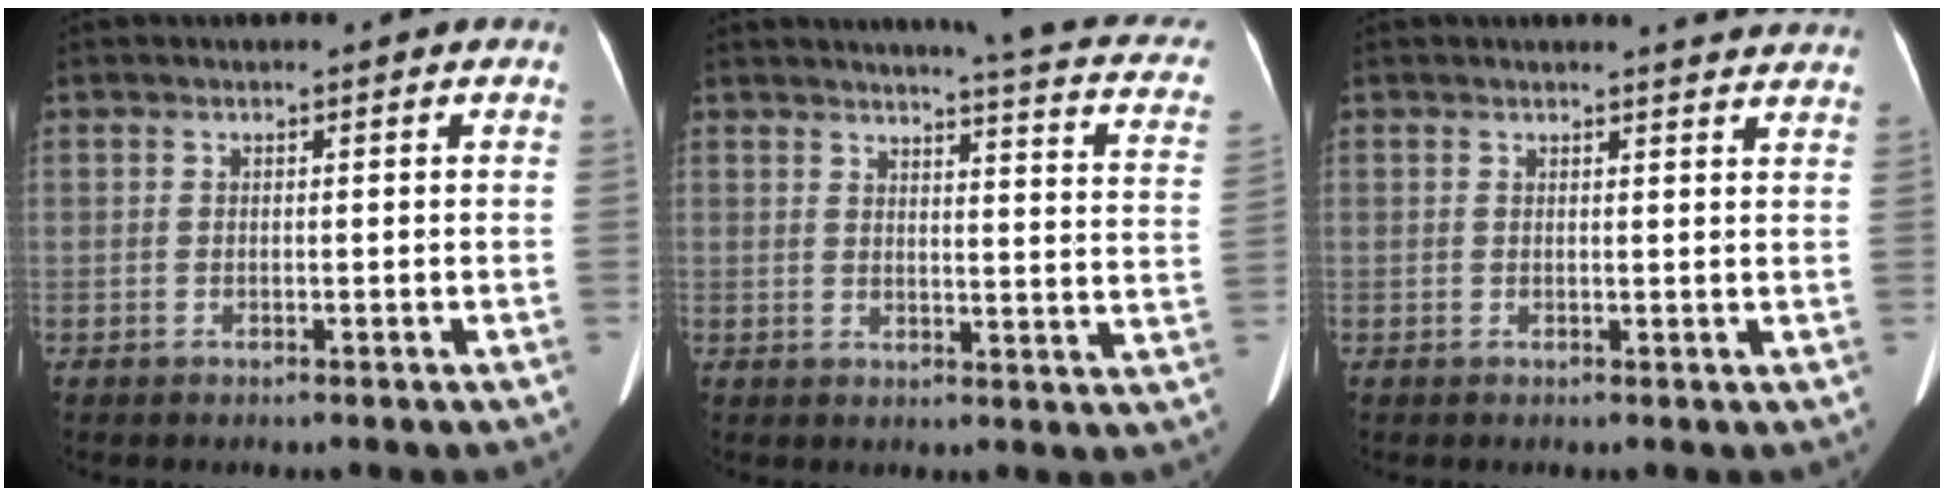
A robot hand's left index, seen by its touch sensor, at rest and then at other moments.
{"total": 14.3, "force": [12.1, 1.2, 7.5], "torque": [-0.087, -0.052, 0.109]}
{"total": 4.8, "force": [4.7, 0.0, 0.9], "torque": [-0.013, -0.009, 0.034]}